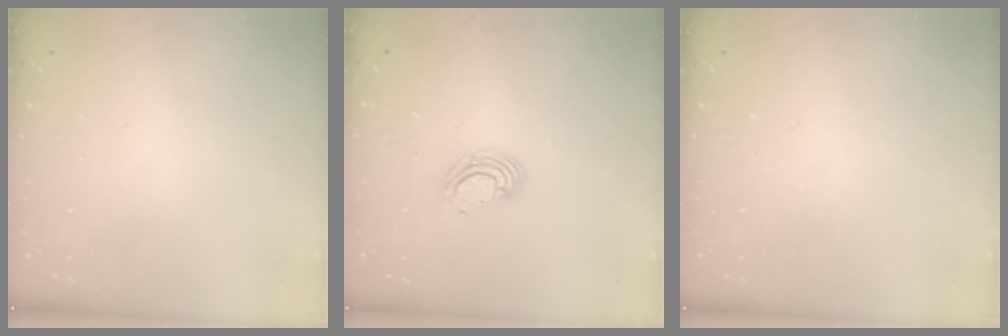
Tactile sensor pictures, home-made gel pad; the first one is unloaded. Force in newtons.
{"total": 8.2, "press": 8.1, "slide": 1.4}
{"total": 0.0}